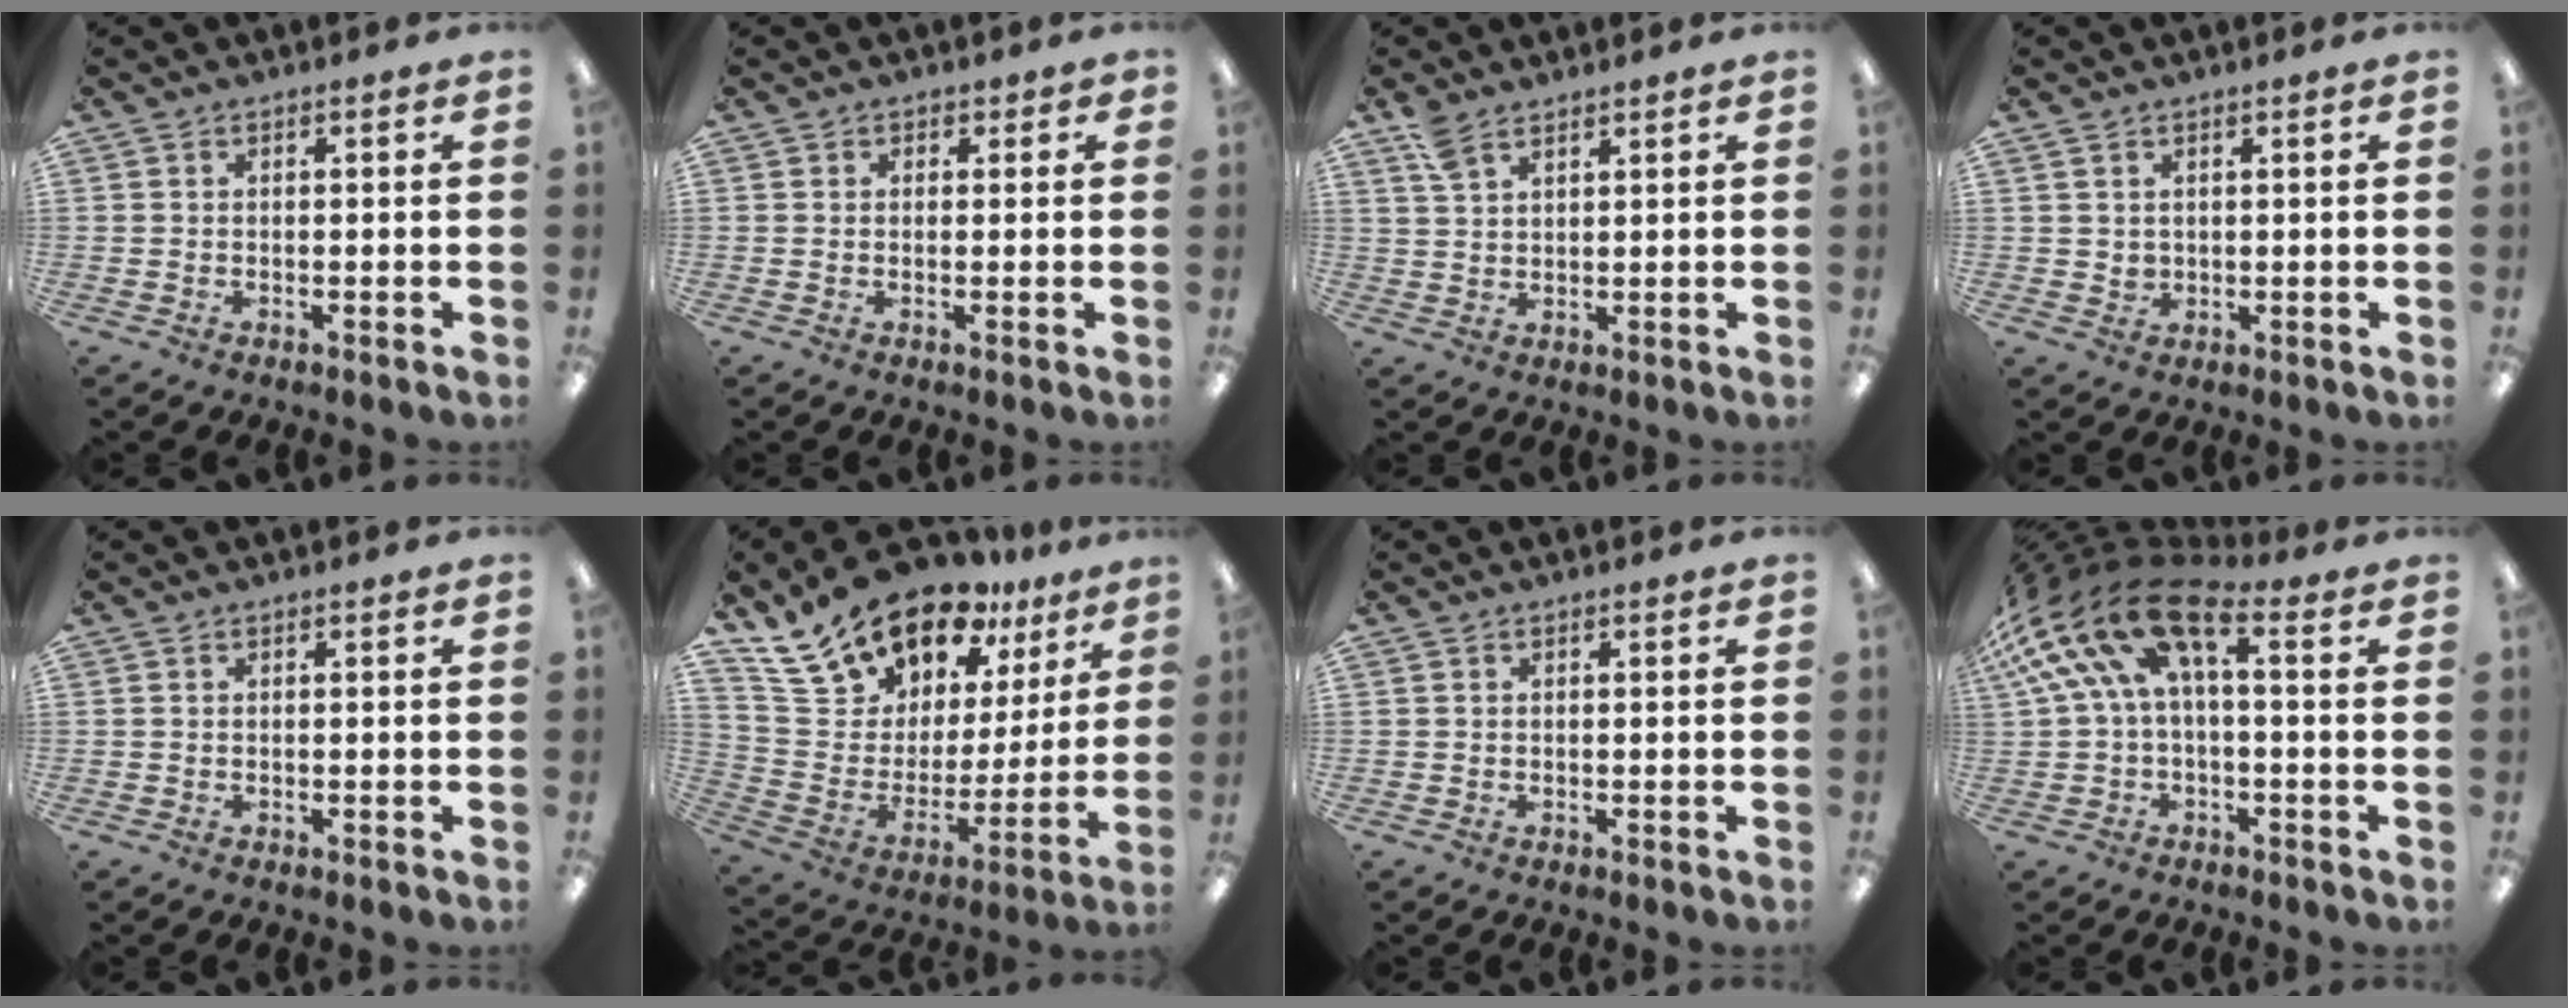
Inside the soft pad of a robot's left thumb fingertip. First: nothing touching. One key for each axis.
{"total": 1.1, "fx": 0.5, "fy": 1.0, "fz": 0.1, "tx": 0.006, "ty": -0.001, "tz": 0.006}
{"total": 4.2, "fx": 3.4, "fy": 1.4, "fz": 2.1, "tx": -0.049, "ty": -0.011, "tz": 0.065}
{"total": 1.9, "fx": 1.3, "fy": 1.4, "fz": 0.4, "tx": -0.003, "ty": -0.005, "tz": 0.023}
{"total": 0.0}
{"total": 20.7, "fx": 16.4, "fy": 10.1, "fz": 7.7, "tx": -0.153, "ty": -0.113, "tz": 0.300}
{"total": 0.0}
{"total": 17.9, "fx": 5.9, "fy": 7.7, "fz": 15.0, "tx": -0.302, "ty": -0.026, "tz": 0.104}